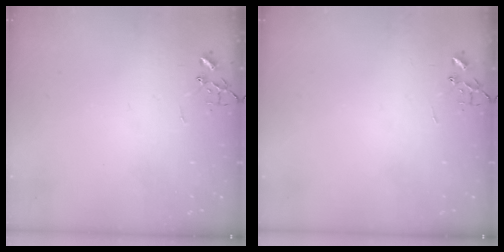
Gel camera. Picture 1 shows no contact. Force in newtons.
{"total": 0.0}